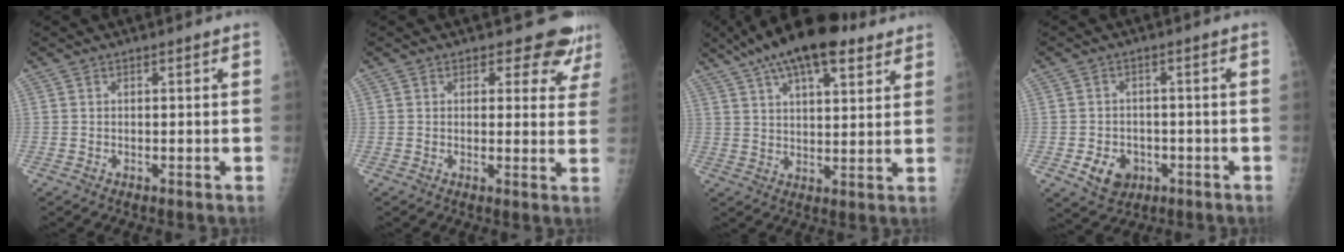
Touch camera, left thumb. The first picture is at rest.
{"total": 6.9, "force": [5.9, 3.3, 1.5], "torque": [0.025, -0.033, 0.050]}
{"total": 18.2, "force": [11.9, 6.9, 11.9], "torque": [-0.184, -0.007, 0.191]}
{"total": 6.0, "force": [-2.1, 4.8, 2.9], "torque": [-0.032, 0.010, -0.024]}